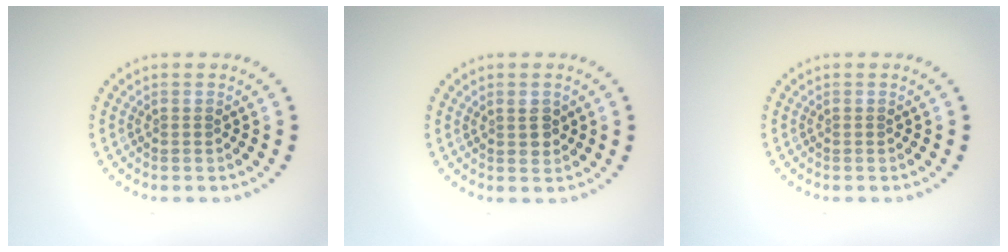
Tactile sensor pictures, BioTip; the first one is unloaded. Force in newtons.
{"total": 1.6, "press": 1.5, "slide": 0.5}
{"total": 0.0}